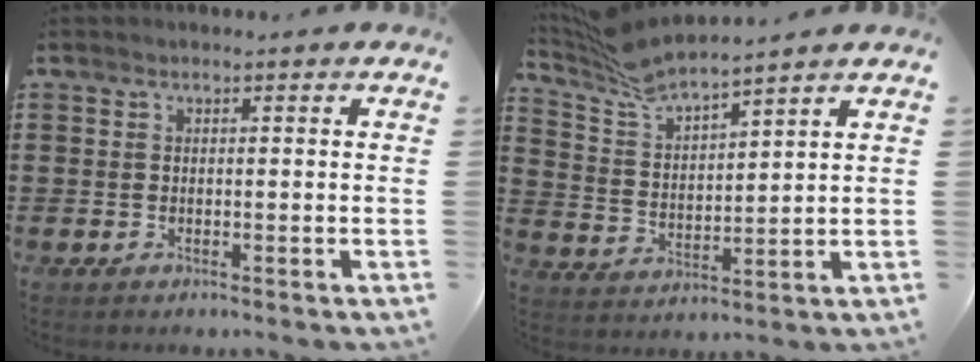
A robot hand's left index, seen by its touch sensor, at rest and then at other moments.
{"total": 6.6, "force": [6.2, 0.4, 2.0], "torque": [-0.065, -0.028, 0.111]}